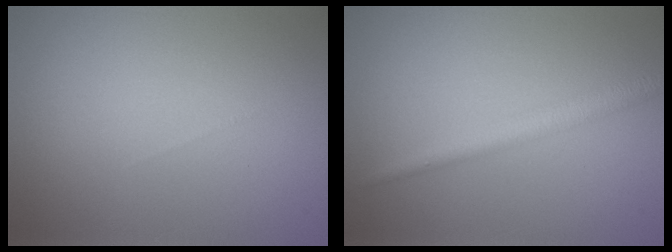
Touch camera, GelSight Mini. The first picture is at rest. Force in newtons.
{"total": 2.4, "press": 2.4, "slide": 0.1}